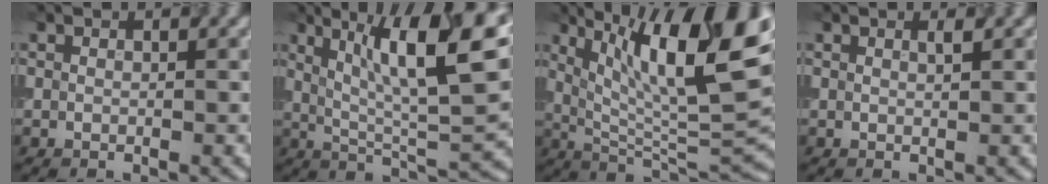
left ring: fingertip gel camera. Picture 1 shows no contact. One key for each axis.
{"total": 12.2, "fx": 4.7, "fy": 3.2, "fz": 10.8, "tx": -0.165, "ty": 0.004, "tz": 0.078}
{"total": 14.6, "fx": 5.8, "fy": 4.2, "fz": 12.7, "tx": -0.187, "ty": 0.004, "tz": 0.097}
{"total": 0.7, "fx": 0.4, "fy": 0.1, "fz": 0.5, "tx": -0.004, "ty": 0.000, "tz": 0.005}